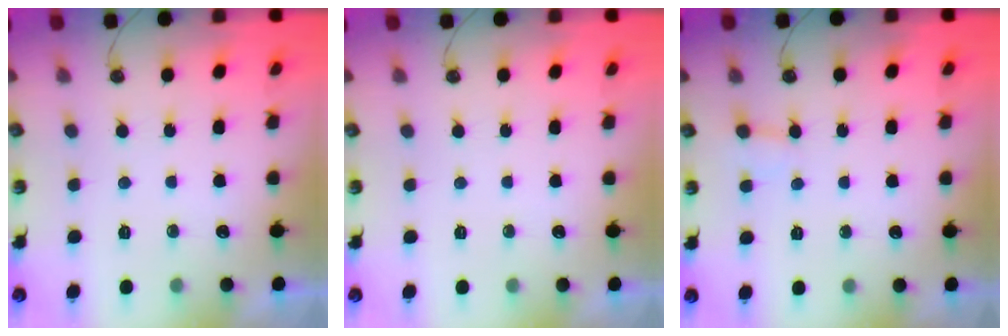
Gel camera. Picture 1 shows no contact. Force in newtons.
{"total": 0.0}
{"total": 2.7, "press": 2.7, "slide": 0.2}